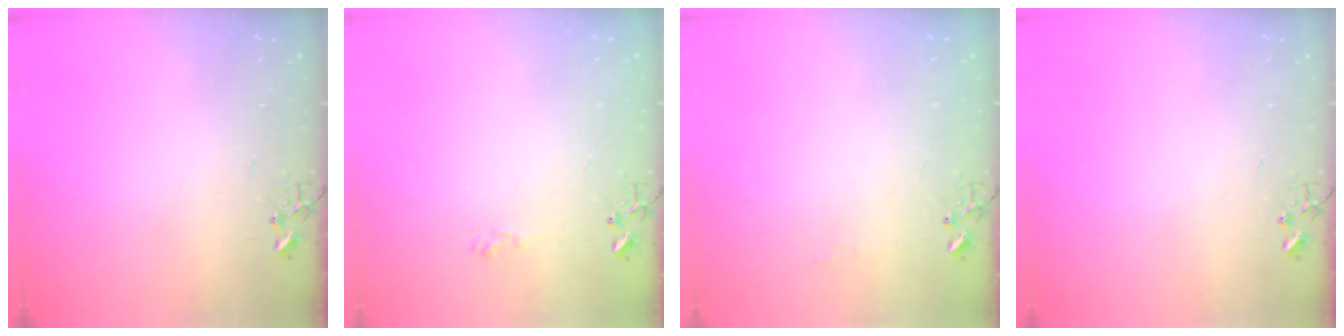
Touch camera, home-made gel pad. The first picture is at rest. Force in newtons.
{"total": 6.1, "press": 6.1, "slide": 0.8}
{"total": 4.6, "press": 4.6, "slide": 0.7}
{"total": 0.0}